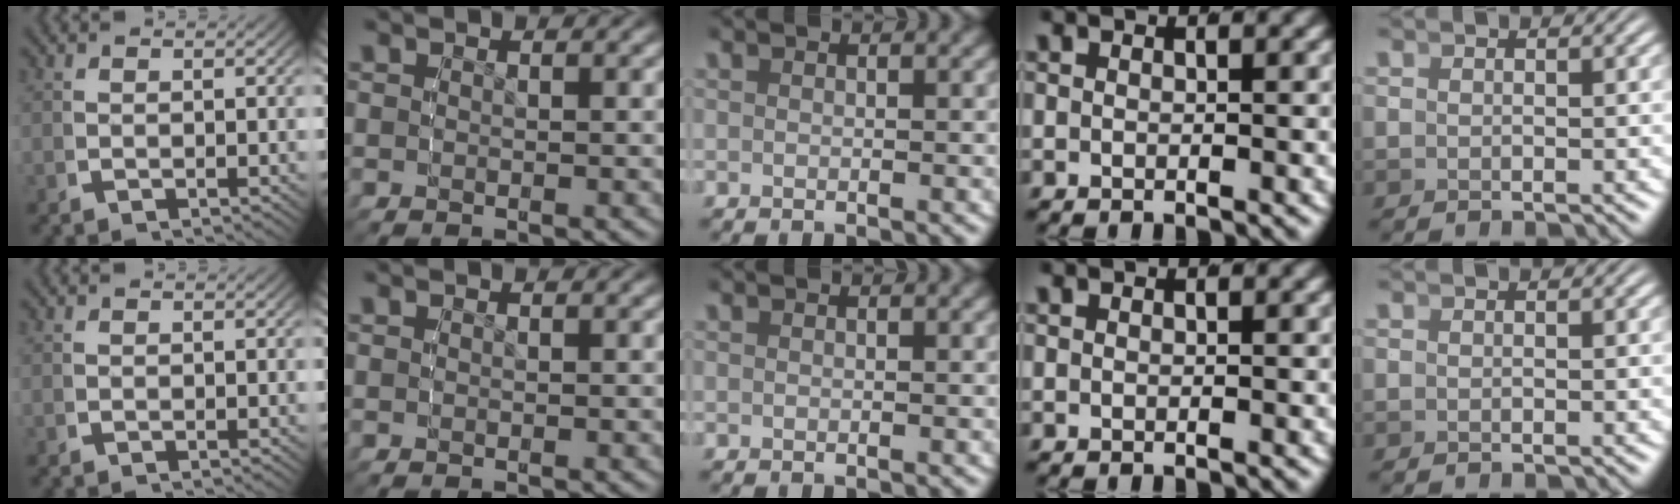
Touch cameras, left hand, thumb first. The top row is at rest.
{}